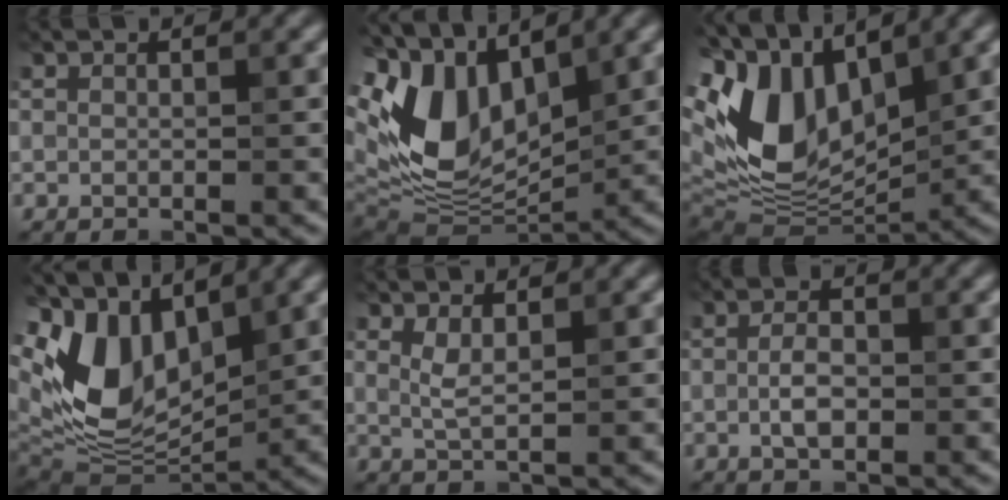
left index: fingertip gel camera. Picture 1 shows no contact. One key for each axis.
{"total": 11.8, "fx": 3.0, "fy": 7.2, "fz": 8.9, "tx": -0.193, "ty": -0.002, "tz": 0.053}
{"total": 13.1, "fx": 2.7, "fy": 8.0, "fz": 9.9, "tx": -0.225, "ty": 0.001, "tz": 0.045}
{"total": 10.4, "fx": 3.2, "fy": 6.3, "fz": 7.7, "tx": -0.162, "ty": -0.004, "tz": 0.060}
{"total": 1.7, "fx": 0.8, "fy": 0.5, "fz": 1.3, "tx": -0.034, "ty": -0.004, "tz": 0.019}
{"total": 2.4, "fx": -0.4, "fy": 1.3, "fz": 2.0, "tx": -0.039, "ty": 0.002, "tz": -0.010}